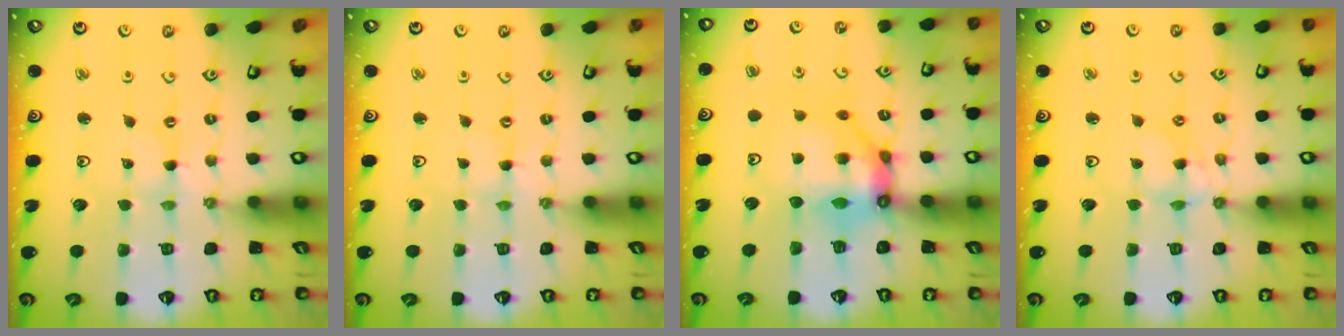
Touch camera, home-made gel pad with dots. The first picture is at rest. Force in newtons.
{"total": 0.0}
{"total": 11.0, "press": 10.9, "slide": 1.4}
{"total": 5.0, "press": 4.9, "slide": 0.5}